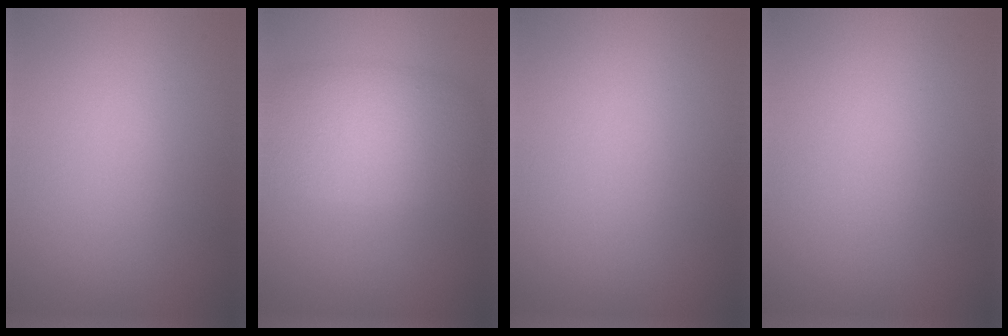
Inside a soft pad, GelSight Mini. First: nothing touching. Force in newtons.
{"total": 6.2, "press": 6.2, "slide": 0.0}
{"total": 0.0}
{"total": 0.0}